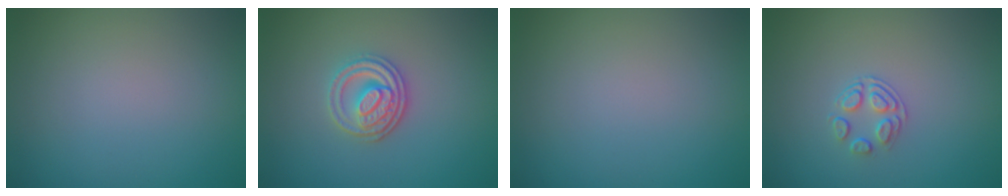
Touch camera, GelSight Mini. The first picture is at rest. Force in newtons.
{"total": 3.4, "press": 3.0, "slide": 1.7}
{"total": 0.0}
{"total": 1.8, "press": 1.2, "slide": 1.4}